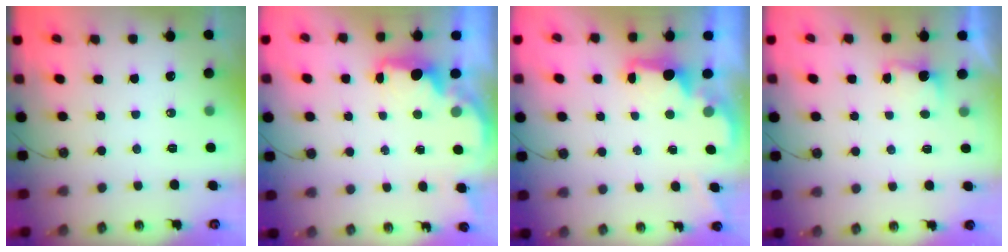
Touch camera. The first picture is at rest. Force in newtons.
{"total": 2.3, "press": 2.1, "slide": 0.8}
{"total": 1.8, "press": 1.7, "slide": 0.6}
{"total": 2.3, "press": 2.1, "slide": 0.9}